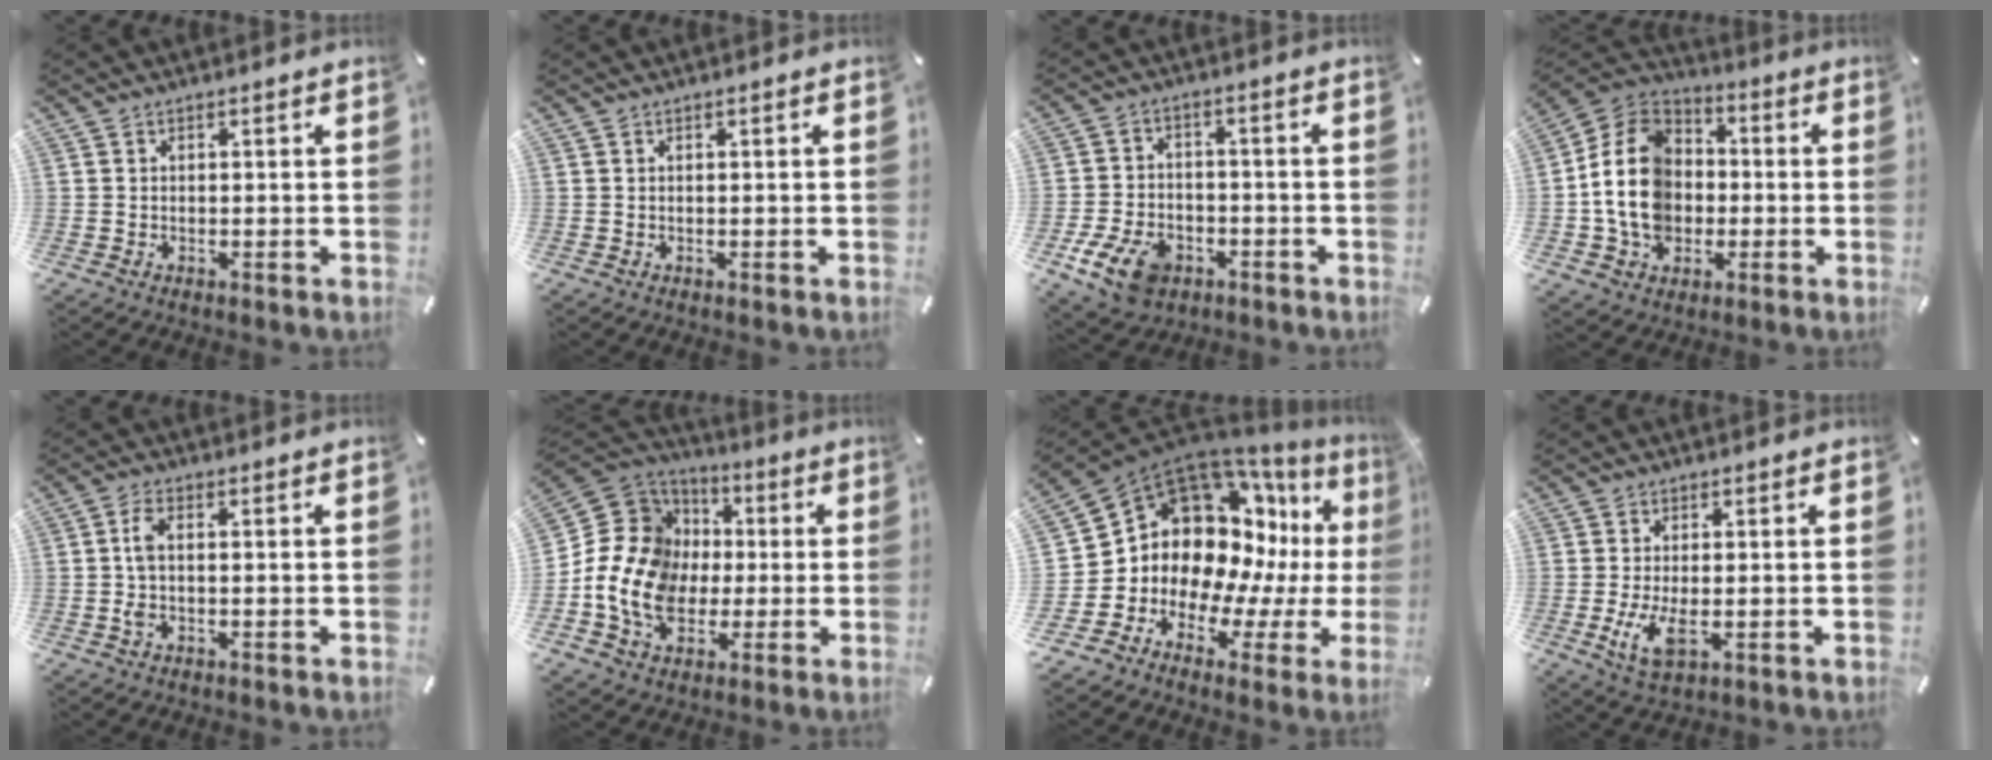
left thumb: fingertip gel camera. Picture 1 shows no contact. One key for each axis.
{"total": 0.0}
{"total": 10.3, "fx": -5.0, "fy": 7.1, "fz": 5.5, "tx": -0.108, "ty": 0.025, "tz": -0.089}
{"total": 15.0, "fx": -2.4, "fy": 12.6, "fz": 7.8, "tx": -0.189, "ty": 0.021, "tz": -0.042}
{"total": 3.8, "fx": -0.3, "fy": 1.6, "fz": 3.4, "tx": -0.078, "ty": 0.000, "tz": -0.010}
{"total": 17.0, "fx": -3.0, "fy": 14.5, "fz": 8.2, "tx": -0.184, "ty": 0.013, "tz": -0.054}
{"total": 15.9, "fx": 4.3, "fy": 13.1, "fz": 7.9, "tx": -0.140, "ty": -0.089, "tz": 0.094}
{"total": 6.5, "fx": -0.8, "fy": 2.9, "fz": 5.8, "tx": -0.121, "ty": -0.015, "tz": -0.016}